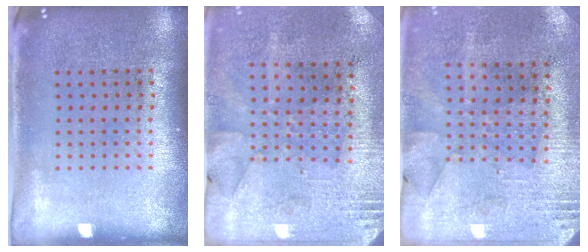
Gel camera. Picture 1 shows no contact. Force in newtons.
{"total": 2.7, "press": 2.3, "slide": 1.5}
{"total": 2.7, "press": 2.4, "slide": 1.3}